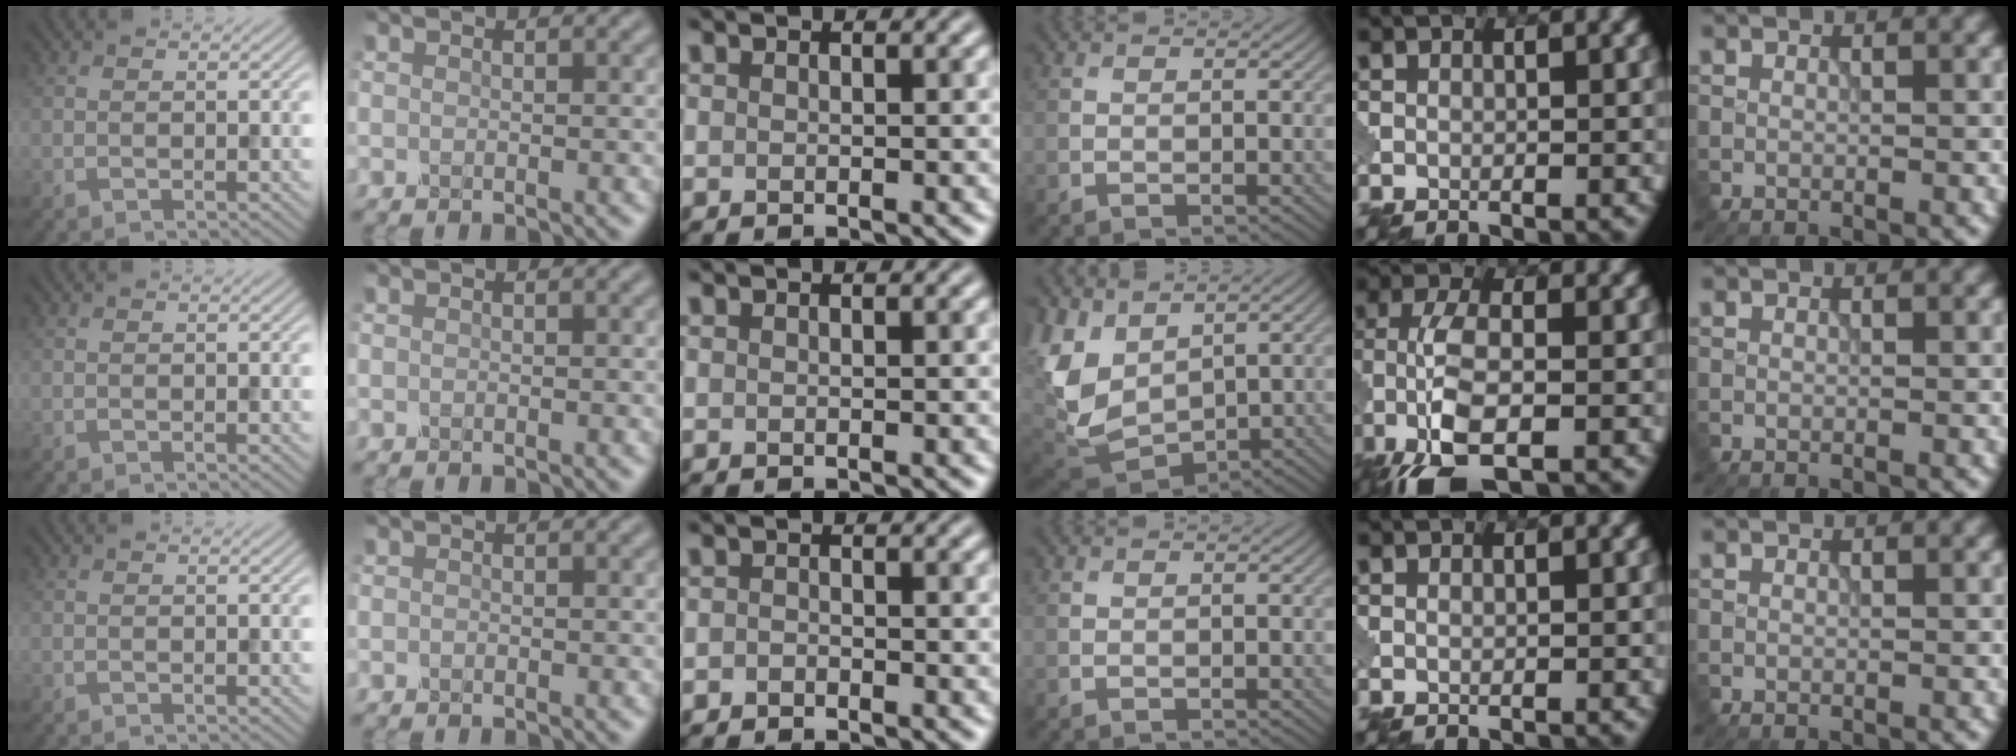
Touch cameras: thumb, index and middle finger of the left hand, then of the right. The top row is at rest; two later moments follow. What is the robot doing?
{"motion": "insert", "object": "pin"}